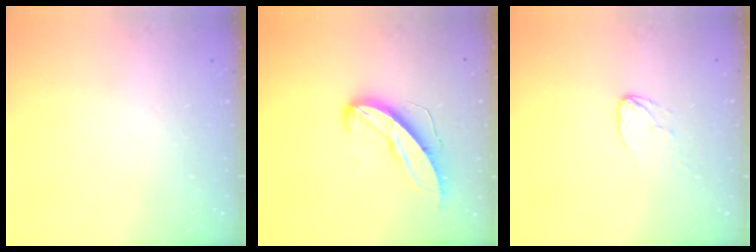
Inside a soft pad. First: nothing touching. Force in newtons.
{"total": 9.8, "press": 9.8, "slide": 0.4}
{"total": 4.0, "press": 4.0, "slide": 0.3}